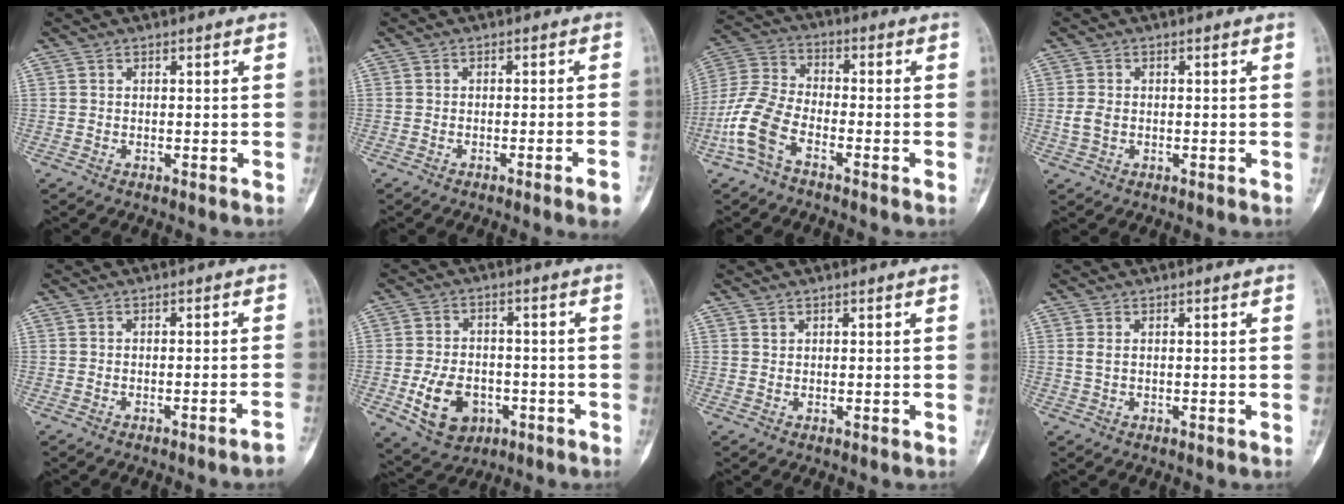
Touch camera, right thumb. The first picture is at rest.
{"total": 3.9, "force": [-2.3, -0.3, 3.2], "torque": [-0.047, 0.007, -0.032]}
{"total": 10.1, "force": [-5.0, 5.0, 7.3], "torque": [-0.168, 0.026, -0.108]}
{"total": 2.6, "force": [-0.3, 1.9, 1.8], "torque": [-0.040, 0.004, -0.006]}
{"total": 2.4, "force": [-1.8, -0.5, 1.5], "torque": [-0.029, 0.018, -0.020]}
{"total": 10.3, "force": [-3.3, 7.4, 6.4], "torque": [-0.091, 0.015, -0.044]}
{"total": 0.6, "force": [0.5, 0.4, 0.1], "torque": [0.004, -0.003, 0.008]}
{"total": 1.0, "force": [0.4, 0.5, 0.8], "torque": [-0.023, 0.004, 0.012]}